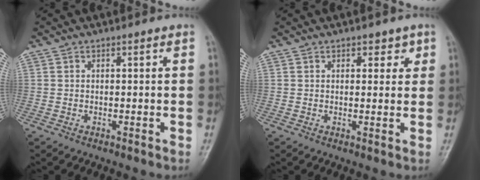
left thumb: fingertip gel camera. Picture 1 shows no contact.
{"total": 2.7, "force": [1.5, 1.7, 1.4], "torque": [0.008, -0.006, 0.018]}